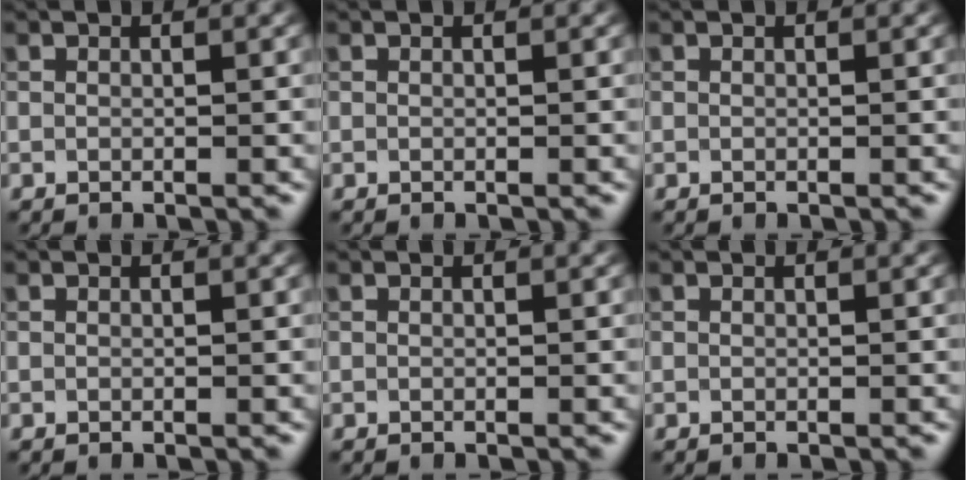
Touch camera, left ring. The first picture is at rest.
{"total": 0.0}
{"total": 0.0}
{"total": 0.0}
{"total": 0.0}
{"total": 0.0}